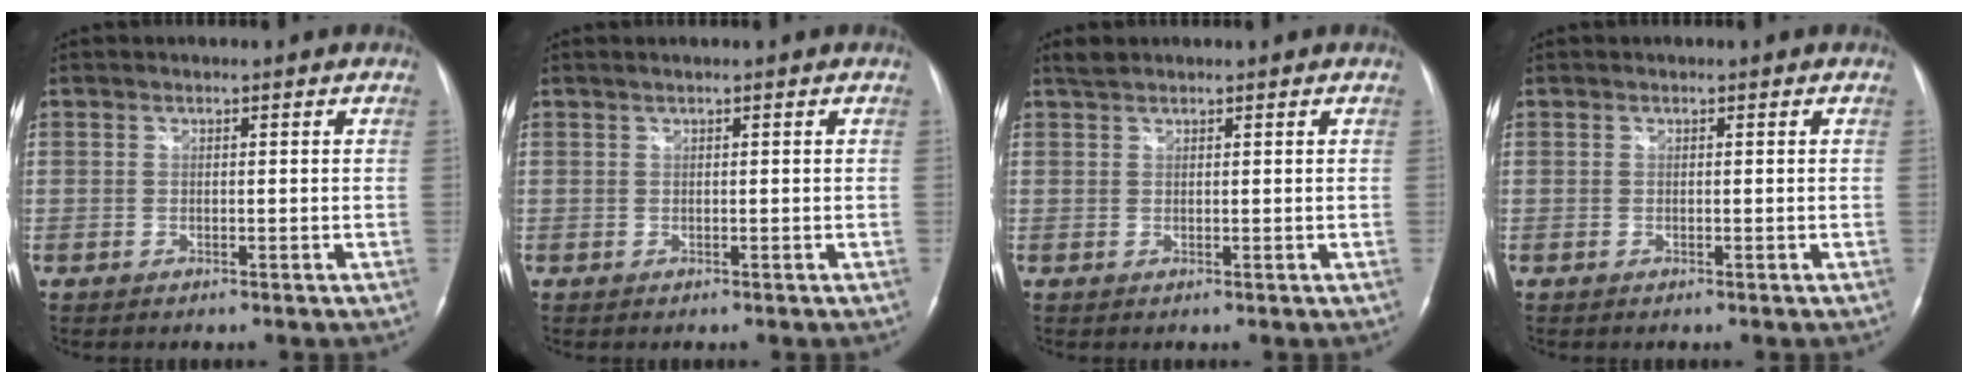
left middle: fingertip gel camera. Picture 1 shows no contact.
{"total": 0.8, "force": [0.5, -0.1, 0.5], "torque": [-0.016, 0.011, 0.013]}
{"total": 1.4, "force": [1.3, 0.3, 0.4], "torque": [-0.013, 0.010, 0.027]}
{"total": 0.0}